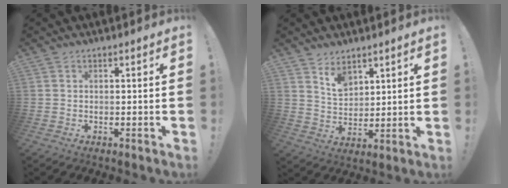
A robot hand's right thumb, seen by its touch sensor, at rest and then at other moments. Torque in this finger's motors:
{"motor_torque": [-0.37, 0.80, 0.07, 0.73, -0.01]}